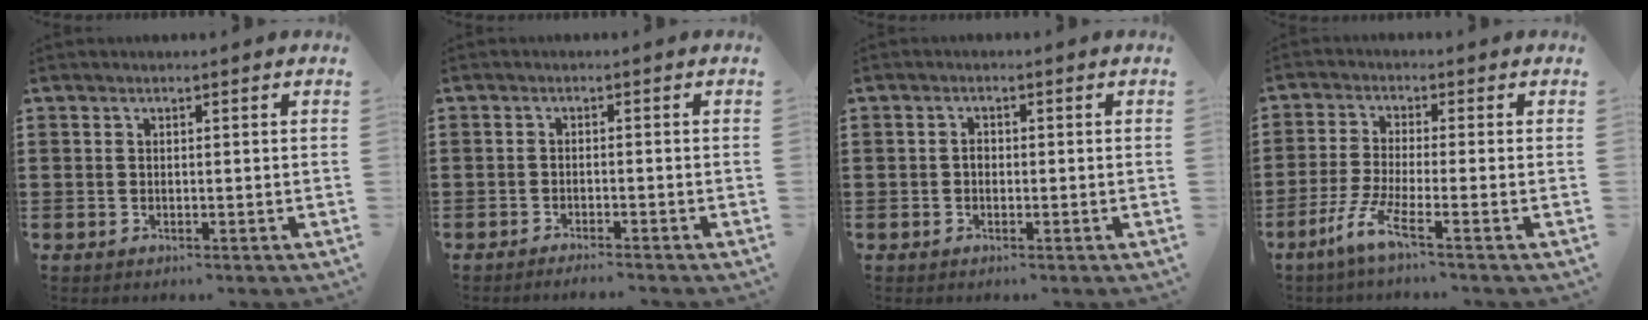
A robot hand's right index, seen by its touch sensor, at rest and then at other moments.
{"total": 1.5, "force": [-1.4, -0.2, 0.3], "torque": [-0.006, 0.002, -0.028]}
{"total": 1.2, "force": [-0.3, 0.8, 0.8], "torque": [-0.017, 0.000, -0.005]}
{"total": 5.5, "force": [-3.2, 0.2, 4.5], "torque": [-0.102, -0.014, -0.063]}